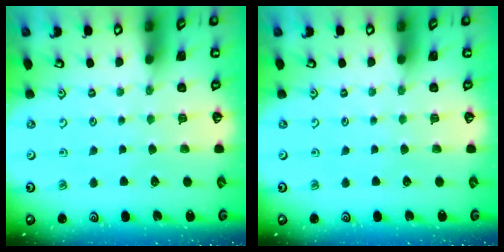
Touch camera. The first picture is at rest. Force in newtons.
{"total": 0.0}